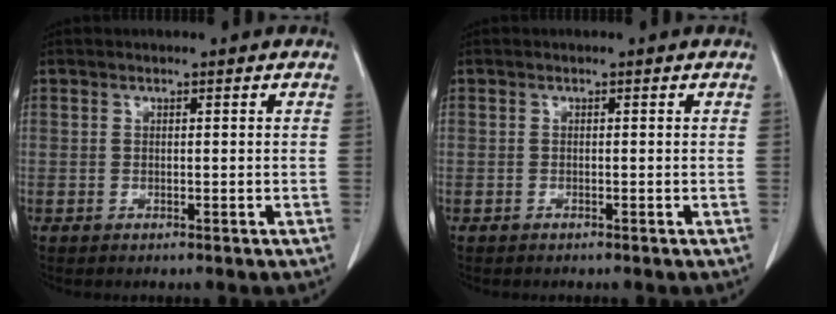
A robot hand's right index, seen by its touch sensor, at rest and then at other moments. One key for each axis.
{"total": 0.0}